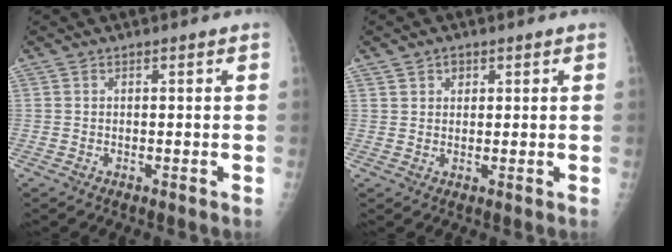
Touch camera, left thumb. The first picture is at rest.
{"total": 2.2, "force": [1.2, 1.8, 0.6], "torque": [0.006, -0.006, 0.016]}